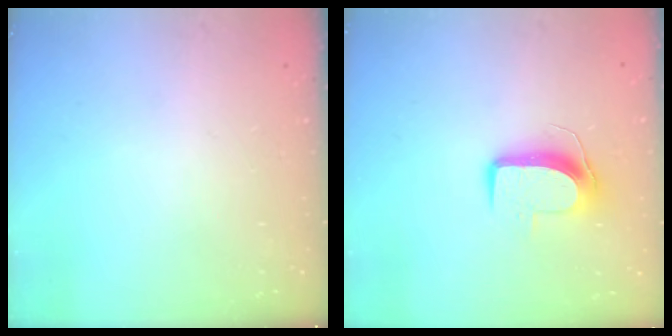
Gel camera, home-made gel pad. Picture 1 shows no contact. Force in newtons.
{"total": 9.5, "press": 9.5, "slide": 0.3}